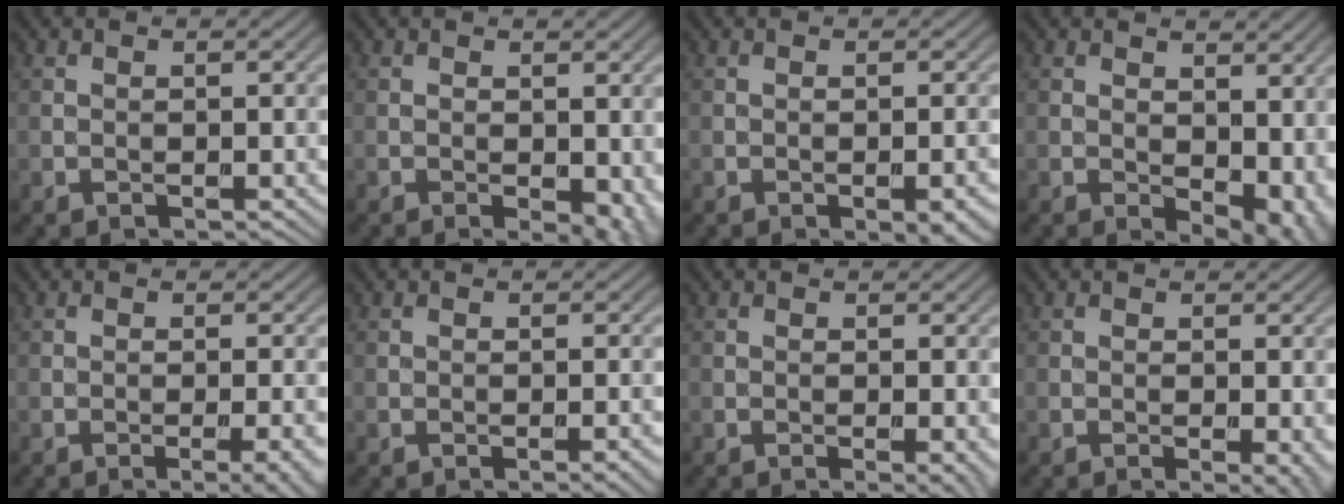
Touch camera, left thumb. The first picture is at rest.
{"total": 4.0, "force": [-1.0, 2.0, 3.3], "torque": [-0.047, -0.013, -0.010]}
{"total": 3.7, "force": [-1.9, 1.1, 2.9], "torque": [-0.039, 0.000, -0.023]}
{"total": 8.4, "force": [0.2, 5.2, 6.6], "torque": [-0.088, -0.018, 0.019]}
{"total": 4.1, "force": [-1.6, 1.0, 3.7], "torque": [-0.042, 0.001, -0.021]}
{"total": 1.8, "force": [-0.8, 0.2, 1.6], "torque": [-0.021, 0.001, -0.013]}
{"total": 1.7, "force": [-0.5, 0.2, 1.6], "torque": [-0.022, -0.003, -0.008]}
{"total": 2.4, "force": [-0.5, 0.4, 2.3], "torque": [-0.030, -0.007, -0.008]}